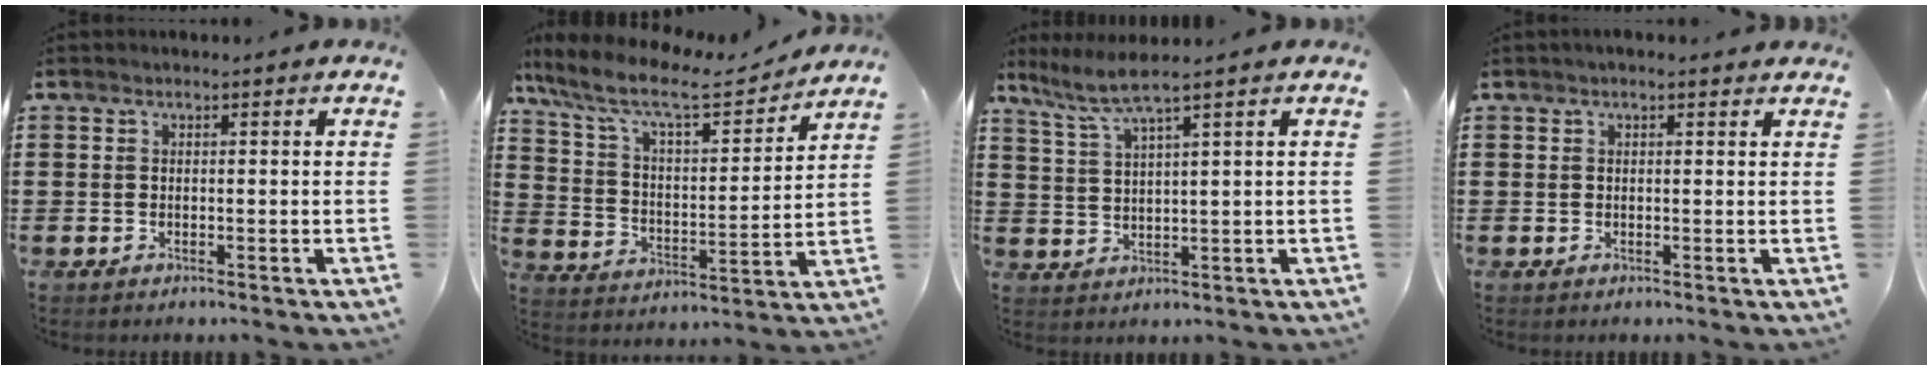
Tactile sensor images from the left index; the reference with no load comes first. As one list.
[{"total": 10.0, "force": [8.3, 1.7, 5.4], "torque": [-0.137, -0.047, 0.138]}, {"total": 4.3, "force": [2.9, -0.6, 3.0], "torque": [-0.070, -0.012, 0.048]}, {"total": 1.0, "force": [0.6, 0.1, 0.7], "torque": [-0.015, 0.002, 0.010]}]